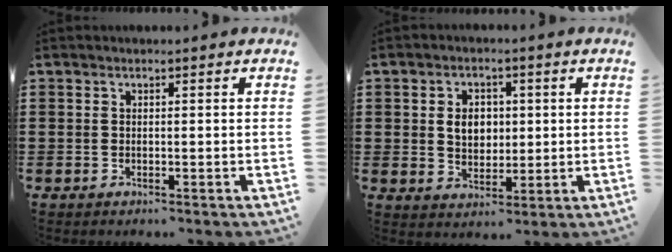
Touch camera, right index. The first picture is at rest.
{"total": 4.5, "force": [0.4, 3.5, 2.9], "torque": [-0.058, 0.010, 0.002]}